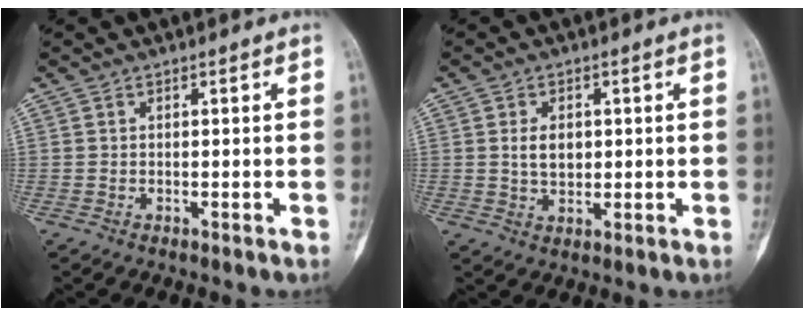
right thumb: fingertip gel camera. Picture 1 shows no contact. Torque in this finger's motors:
{"motor_torque": [0.58, 0.59, 0.23, -0.21, 0.10]}